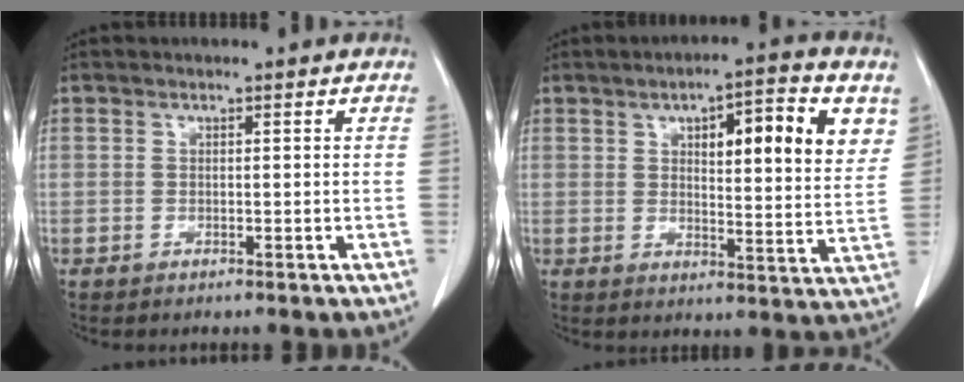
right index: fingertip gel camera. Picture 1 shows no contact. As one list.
[{"total": 13.2, "force": [5.5, 3.0, 11.6], "torque": [-0.157, 0.008, 0.075]}]